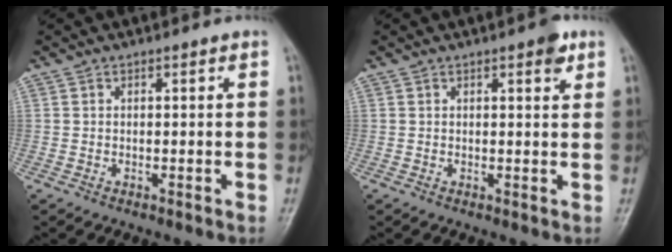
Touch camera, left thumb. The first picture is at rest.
{"total": 2.9, "force": [1.7, 1.0, 2.1], "torque": [-0.020, -0.006, 0.017]}